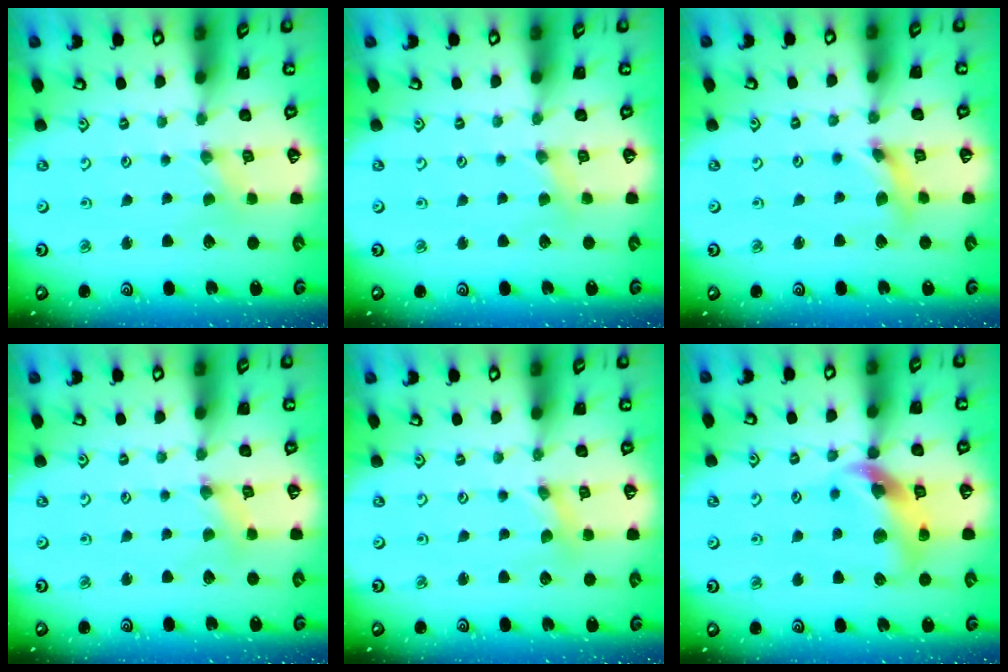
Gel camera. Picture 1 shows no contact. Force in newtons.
{"total": 2.4, "press": 2.4, "slide": 0.4}
{"total": 5.0, "press": 5.0, "slide": 0.5}
{"total": 1.2, "press": 1.2, "slide": 0.2}
{"total": 0.8, "press": 0.8, "slide": 0.1}
{"total": 12.9, "press": 12.8, "slide": 1.9}